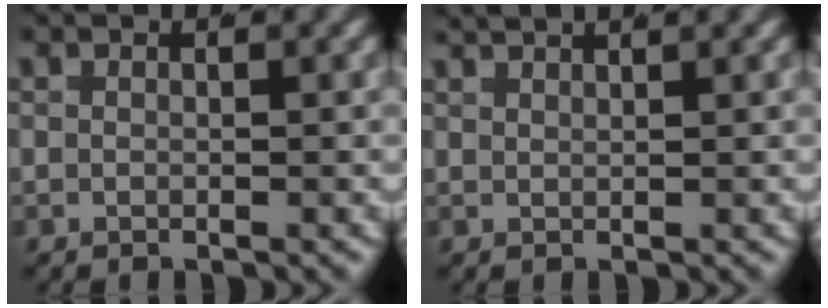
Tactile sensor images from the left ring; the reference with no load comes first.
{"total": 2.2, "force": [2.1, 0.0, 0.5], "torque": [-0.004, 0.009, 0.035]}